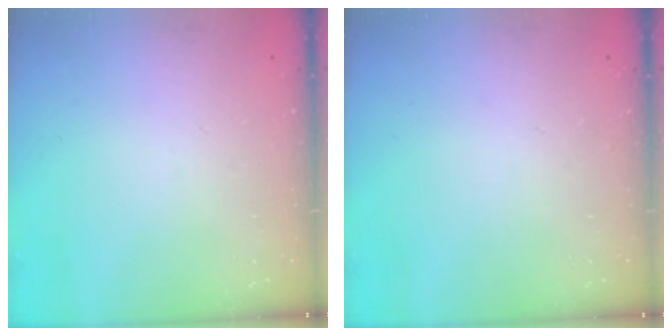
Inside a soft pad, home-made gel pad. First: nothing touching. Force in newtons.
{"total": 0.0}